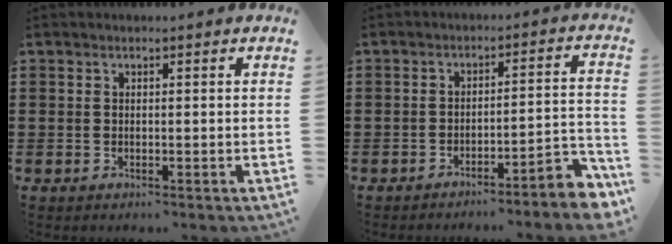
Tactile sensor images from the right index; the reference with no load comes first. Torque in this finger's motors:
{"motor_torque": [0.49, -0.40, -0.02, -0.05]}